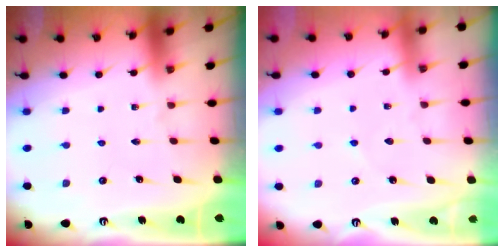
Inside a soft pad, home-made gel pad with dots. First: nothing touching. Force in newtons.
{"total": 1.8, "press": 1.8, "slide": 0.2}